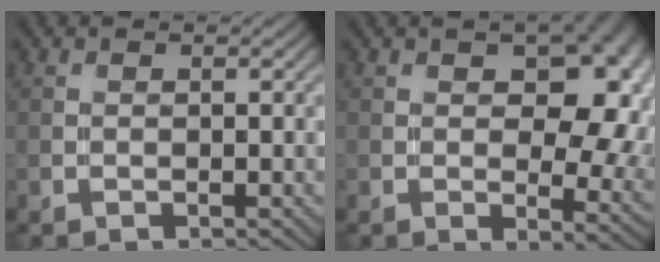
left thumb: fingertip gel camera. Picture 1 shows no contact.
{"total": 11.7, "force": [2.5, 6.0, 9.7], "torque": [-0.119, -0.004, 0.043]}